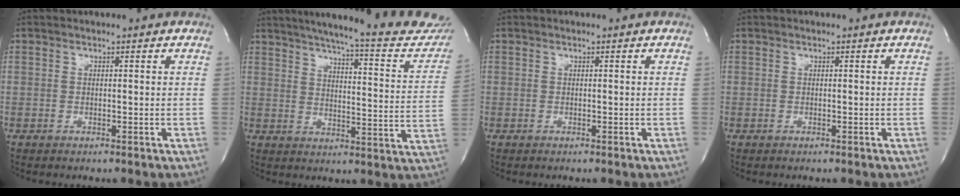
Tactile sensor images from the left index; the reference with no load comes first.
{"total": 25.0, "force": [22.1, 2.5, 11.6], "torque": [-0.169, -0.063, 0.262]}
{"total": 0.0}
{"total": 0.0}